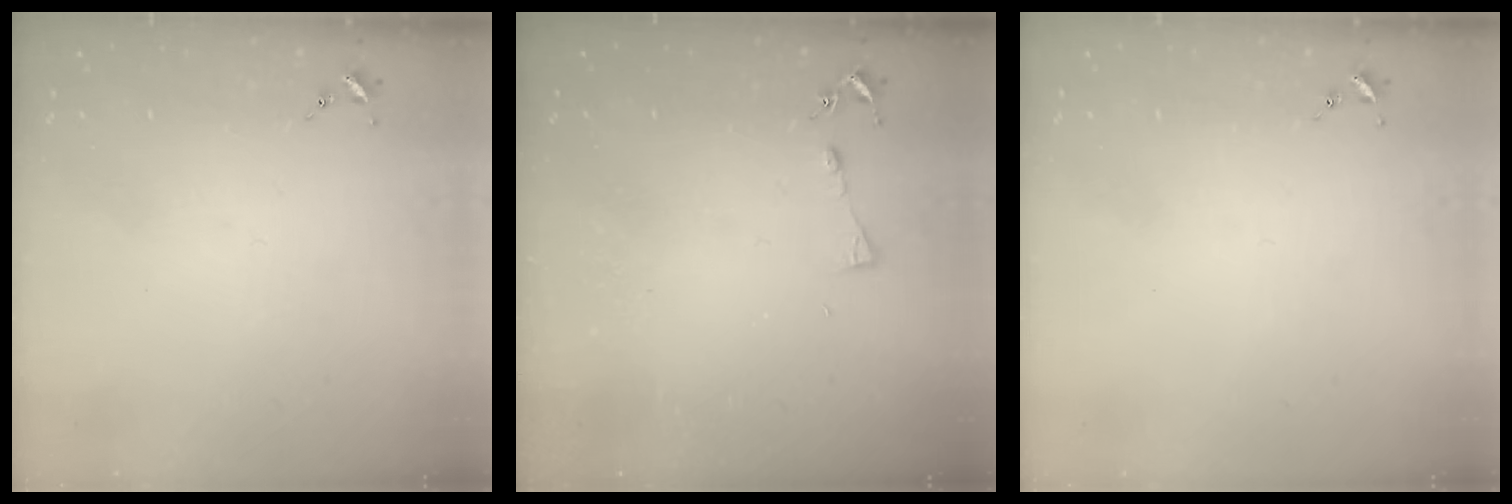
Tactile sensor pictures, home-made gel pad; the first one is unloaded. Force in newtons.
{"total": 3.7, "press": 3.7, "slide": 0.5}
{"total": 0.0}